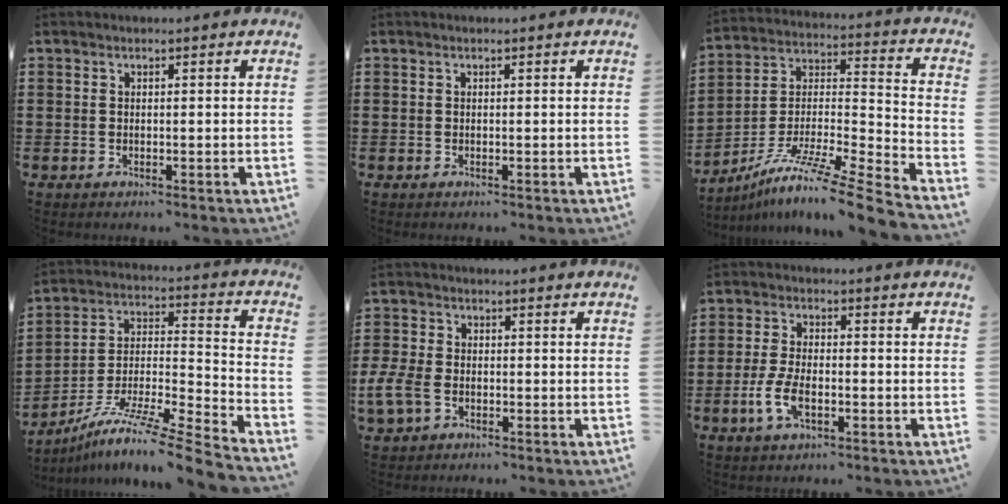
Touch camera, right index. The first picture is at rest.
{"total": 0.0}
{"total": 10.0, "force": [-8.0, -0.5, 6.0], "torque": [-0.101, -0.002, -0.158]}
{"total": 9.2, "force": [-7.3, -0.2, 5.5], "torque": [-0.090, 0.000, -0.146]}
{"total": 5.0, "force": [-1.9, 3.1, 3.4], "torque": [-0.100, -0.009, -0.043]}
{"total": 5.3, "force": [-1.7, 2.6, 4.3], "torque": [-0.100, -0.002, -0.036]}